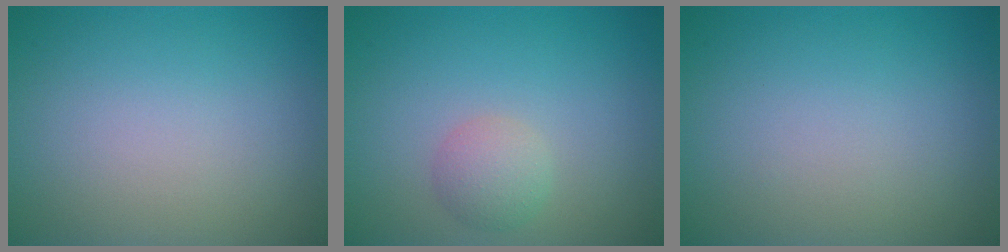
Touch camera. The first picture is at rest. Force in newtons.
{"total": 2.1, "press": 2.1, "slide": 0.1}
{"total": 0.0}